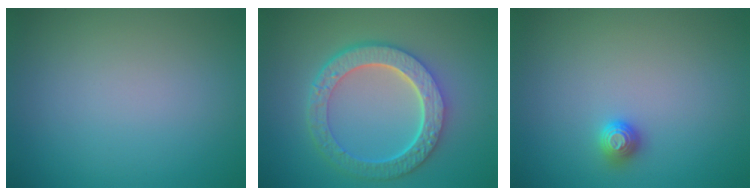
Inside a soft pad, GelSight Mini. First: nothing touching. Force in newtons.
{"total": 6.7, "press": 5.0, "slide": 4.5}
{"total": 1.0, "press": 1.0, "slide": 0.3}